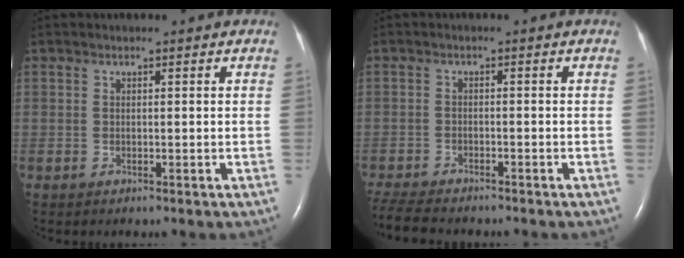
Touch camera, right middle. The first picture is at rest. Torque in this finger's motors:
{"motor_torque": [0.37, -0.42, 0.03, 0.03]}